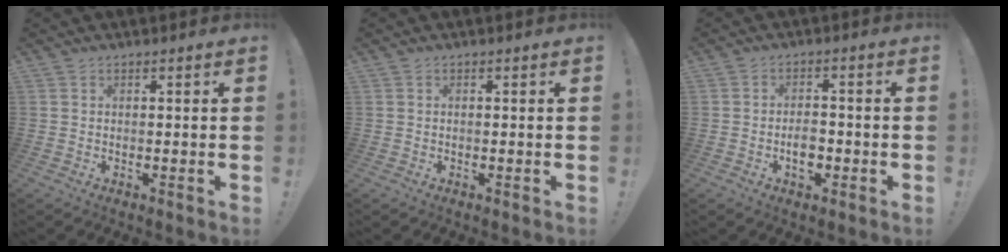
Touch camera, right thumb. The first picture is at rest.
{"total": 0.0}
{"total": 5.2, "force": [-2.1, 3.2, 3.5], "torque": [-0.055, 0.008, -0.039]}